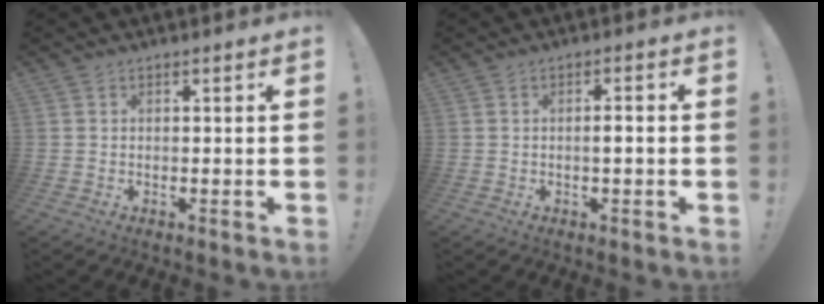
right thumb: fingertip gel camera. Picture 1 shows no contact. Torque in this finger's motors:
{"motor_torque": [-0.24, 0.00, 0.10, 0.11, 0.09]}